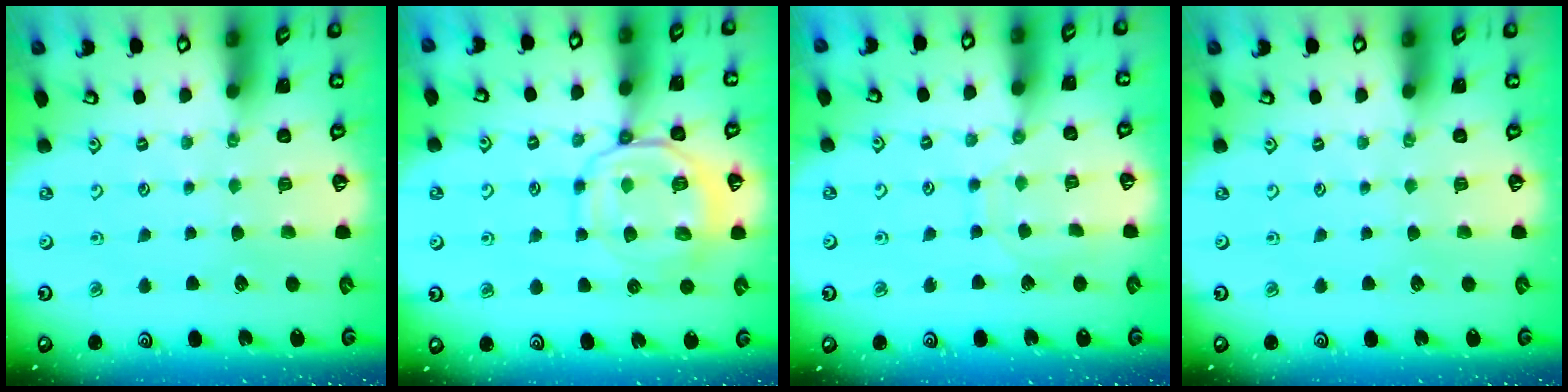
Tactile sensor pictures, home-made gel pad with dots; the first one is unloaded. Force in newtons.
{"total": 11.7, "press": 11.6, "slide": 1.2}
{"total": 6.3, "press": 6.3, "slide": 0.5}
{"total": 0.0}